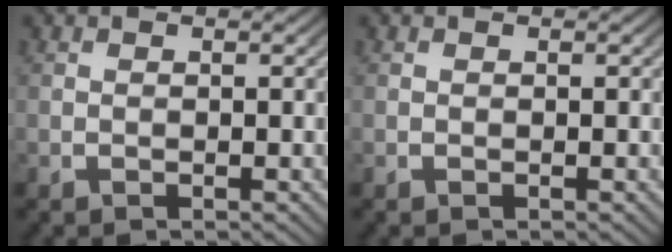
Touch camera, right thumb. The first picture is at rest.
{"total": 0.0}